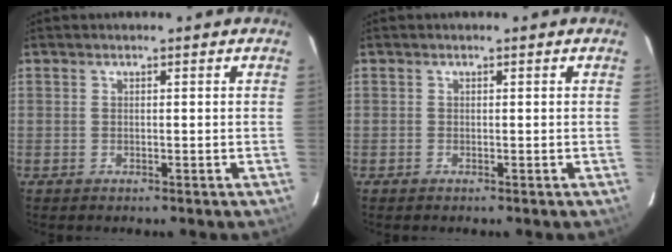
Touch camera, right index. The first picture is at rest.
{"total": 0.0}